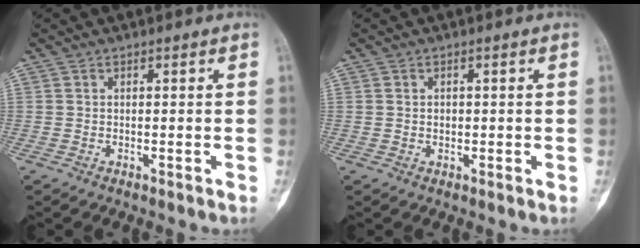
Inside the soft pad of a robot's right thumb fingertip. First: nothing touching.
{"total": 1.1, "force": [0.0, 1.0, 0.5], "torque": [-0.007, 0.003, 0.000]}